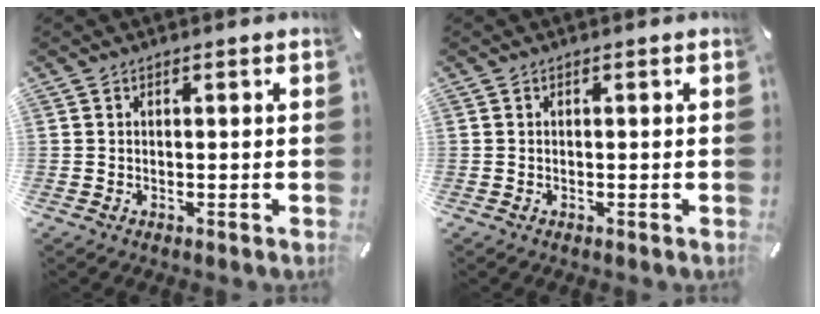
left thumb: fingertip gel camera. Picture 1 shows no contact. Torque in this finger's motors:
{"motor_torque": [-0.05, -0.01, -0.05, 0.04, 0.01]}